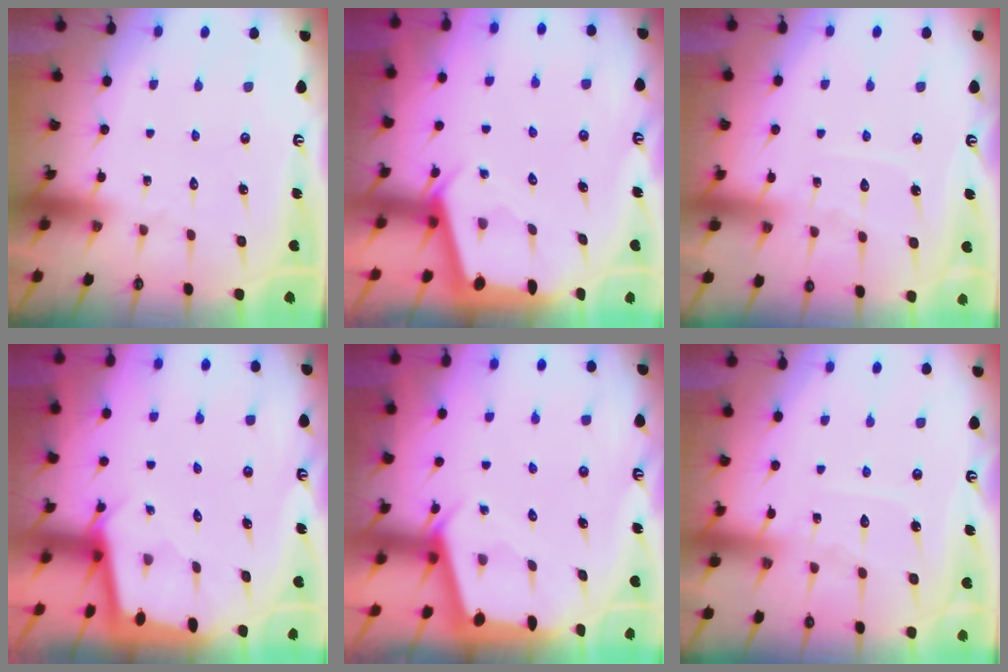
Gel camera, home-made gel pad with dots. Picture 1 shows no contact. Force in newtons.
{"total": 2.4, "press": 2.4, "slide": 0.3}
{"total": 5.2, "press": 5.2, "slide": 0.6}
{"total": 2.0, "press": 2.0, "slide": 0.2}
{"total": 2.5, "press": 2.5, "slide": 0.3}
{"total": 6.5, "press": 6.4, "slide": 0.8}